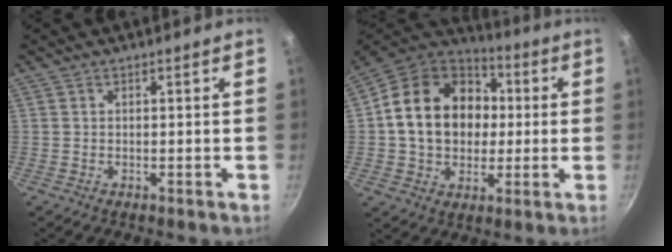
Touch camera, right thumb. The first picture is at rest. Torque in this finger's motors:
{"motor_torque": [0.10, 0.80, 0.34, 0.06, 0.15]}